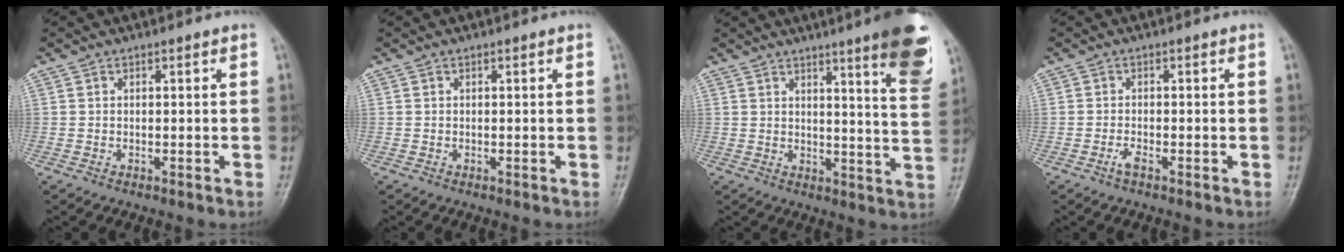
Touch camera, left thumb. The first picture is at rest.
{"total": 0.0}
{"total": 14.1, "force": [8.3, 1.6, 11.3], "torque": [-0.127, -0.048, 0.100]}
{"total": 1.5, "force": [-0.9, 0.3, 1.1], "torque": [-0.025, 0.002, -0.020]}